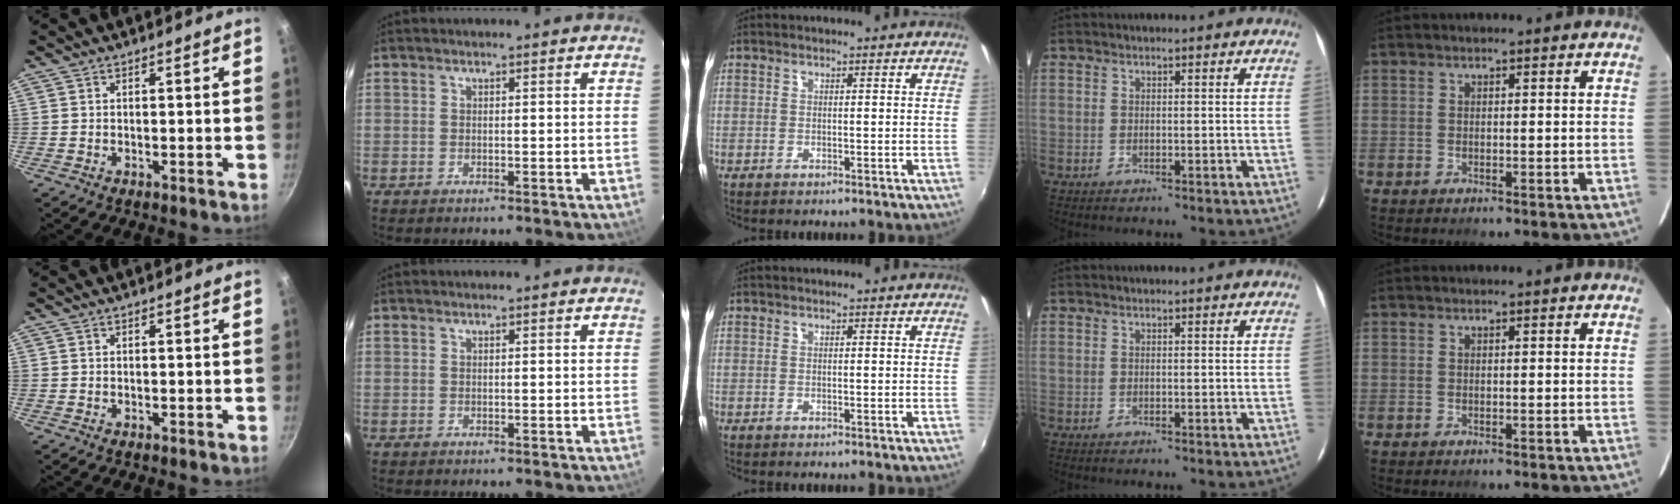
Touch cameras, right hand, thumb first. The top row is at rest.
{}